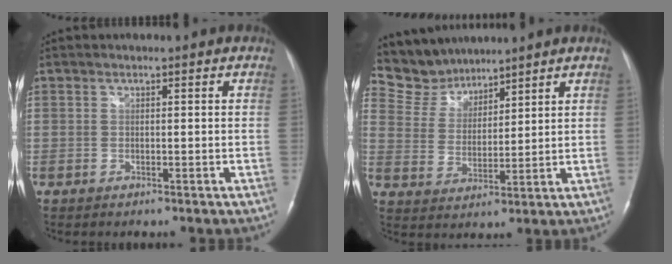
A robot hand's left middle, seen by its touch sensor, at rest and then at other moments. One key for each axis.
{"total": 7.3, "fx": 6.9, "fy": 2.3, "fz": -0.1, "tx": -0.011, "ty": 0.014, "tz": 0.149}